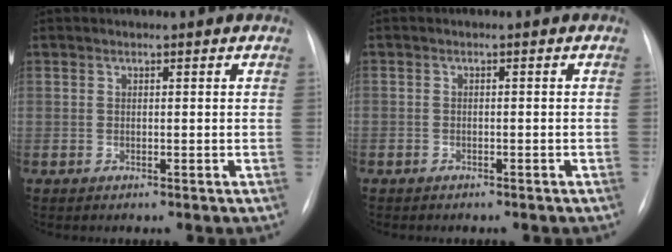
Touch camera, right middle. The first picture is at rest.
{"total": 1.8, "force": [-1.4, 0.9, 0.6], "torque": [-0.011, 0.000, -0.014]}